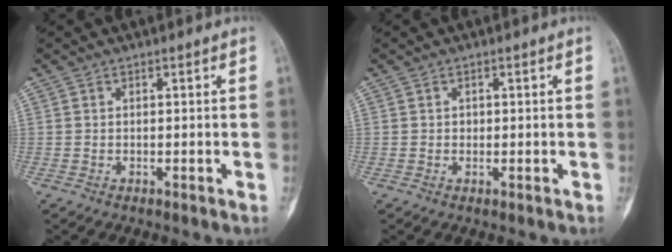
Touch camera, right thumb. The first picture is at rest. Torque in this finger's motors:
{"motor_torque": [0.74, 0.15, 0.18, -0.11, 0.06]}